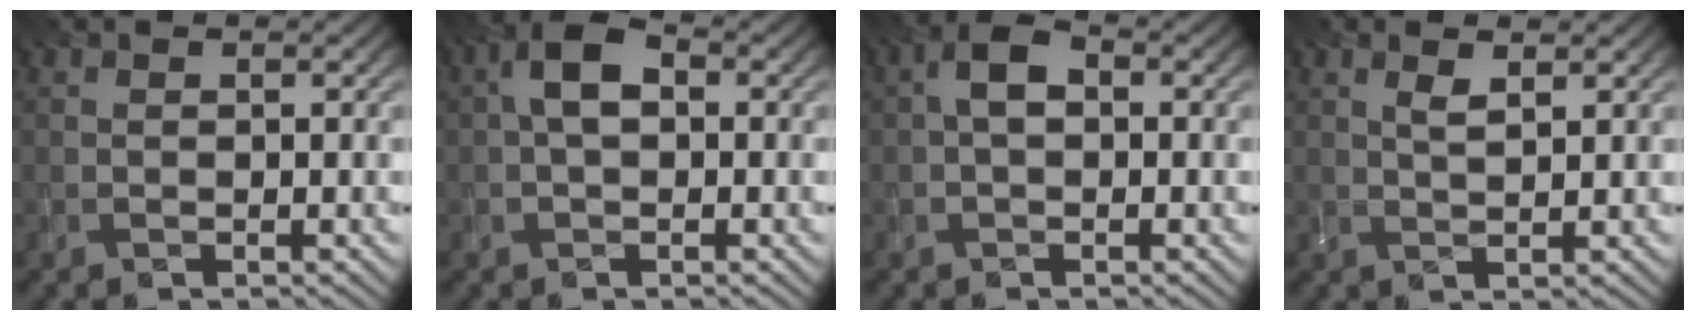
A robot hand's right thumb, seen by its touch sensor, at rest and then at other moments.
{"total": 4.4, "force": [0.3, 2.6, 3.5], "torque": [-0.073, 0.009, 0.000]}
{"total": 3.3, "force": [0.1, 2.1, 2.6], "torque": [-0.051, 0.006, -0.006]}
{"total": 2.1, "force": [1.2, 0.5, 1.6], "torque": [-0.038, -0.001, 0.025]}